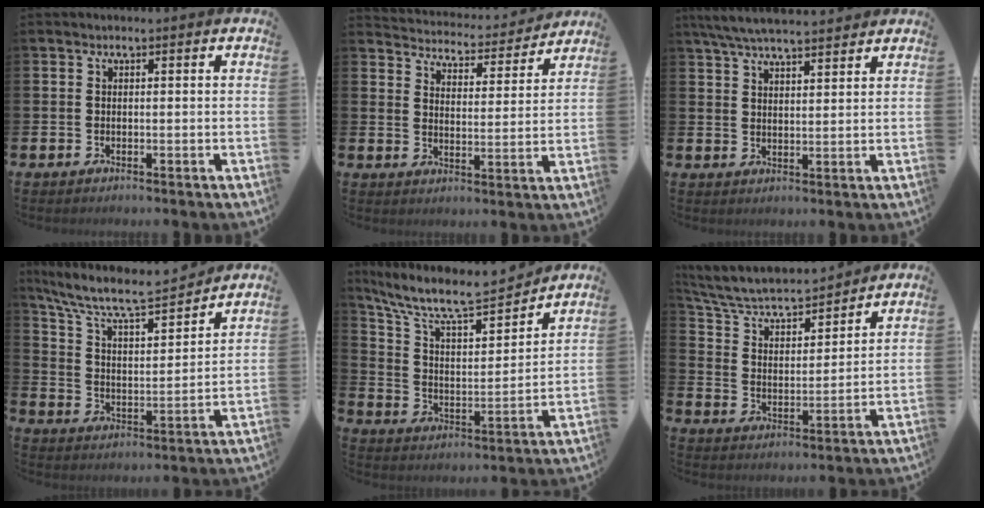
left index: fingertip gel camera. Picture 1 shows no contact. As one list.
[{"total": 4.8, "force": [4.8, 0.8, 0.2], "torque": [-0.021, -0.044, 0.078]}, {"total": 5.6, "force": [5.4, 0.6, 1.6], "torque": [-0.051, -0.018, 0.100]}, {"total": 9.0, "force": [8.1, 1.9, 3.6], "torque": [-0.105, -0.052, 0.138]}, {"total": 10.1, "force": [9.0, 2.4, 4.1], "torque": [-0.111, -0.060, 0.153]}, {"total": 6.6, "force": [6.0, 1.7, 2.0], "torque": [-0.074, -0.049, 0.100]}]